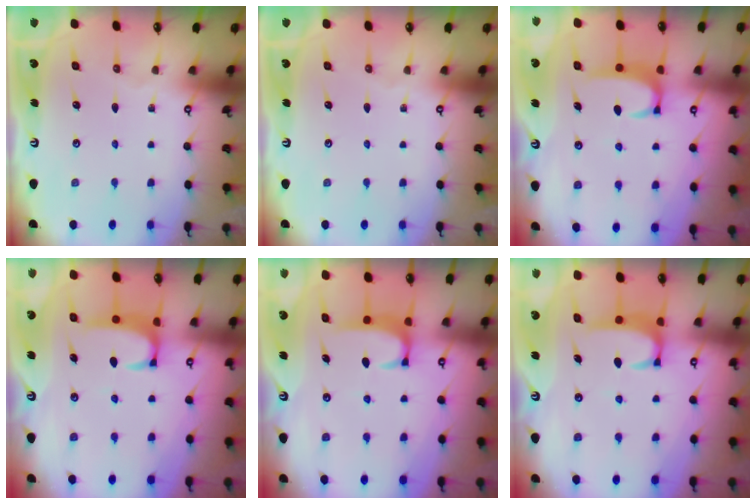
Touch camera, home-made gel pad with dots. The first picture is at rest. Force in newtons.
{"total": 0.0}
{"total": 3.2, "press": 3.2, "slide": 0.3}
{"total": 2.4, "press": 2.3, "slide": 0.7}
{"total": 2.0, "press": 2.0, "slide": 0.5}
{"total": 2.8, "press": 2.8, "slide": 0.3}